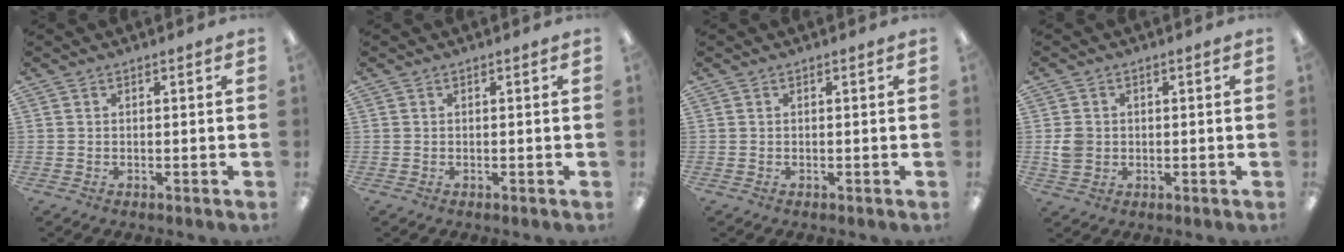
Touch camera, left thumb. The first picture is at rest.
{"total": 0.0}
{"total": 0.0}
{"total": 4.1, "force": [0.0, 3.7, 1.7], "torque": [-0.023, 0.006, 0.001]}